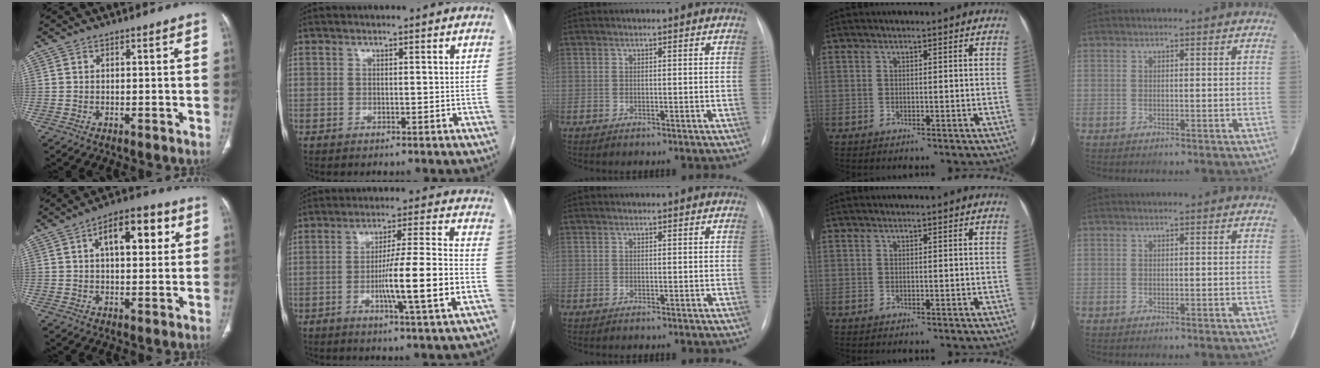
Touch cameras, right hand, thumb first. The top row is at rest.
{"thumb": {"total": 11.7, "force": [3.7, 5.7, 9.5], "torque": [-0.116, 0.014, 0.051]}, "index": {"total": 13.3, "force": [-3.2, -0.5, 12.9], "torque": [-0.216, -0.006, -0.056]}}